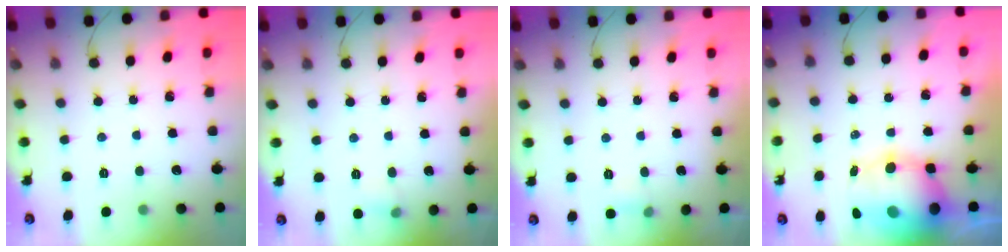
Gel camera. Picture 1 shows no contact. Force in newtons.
{"total": 5.0, "press": 4.8, "slide": 1.6}
{"total": 5.1, "press": 4.0, "slide": 3.1}
{"total": 12.3, "press": 11.9, "slide": 2.9}